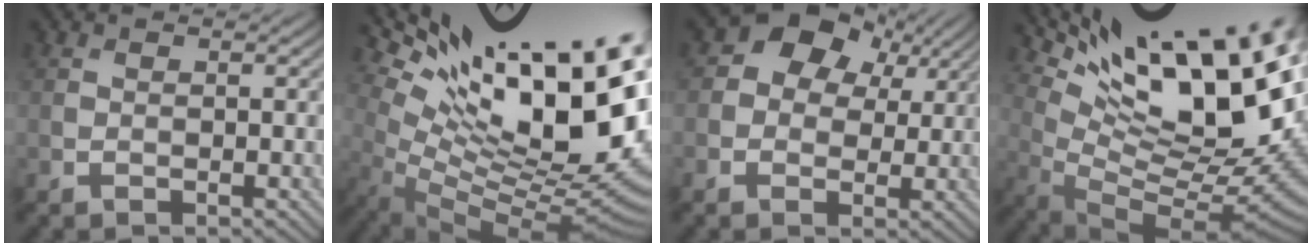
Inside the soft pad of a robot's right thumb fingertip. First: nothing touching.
{"total": 19.9, "force": [7.8, 7.3, 16.8], "torque": [-0.258, 0.000, 0.157]}
{"total": 7.6, "force": [2.9, 5.6, 4.1], "torque": [-0.071, 0.001, 0.035]}
{"total": 21.1, "force": [9.8, 7.7, 17.1], "torque": [-0.222, 0.021, 0.180]}